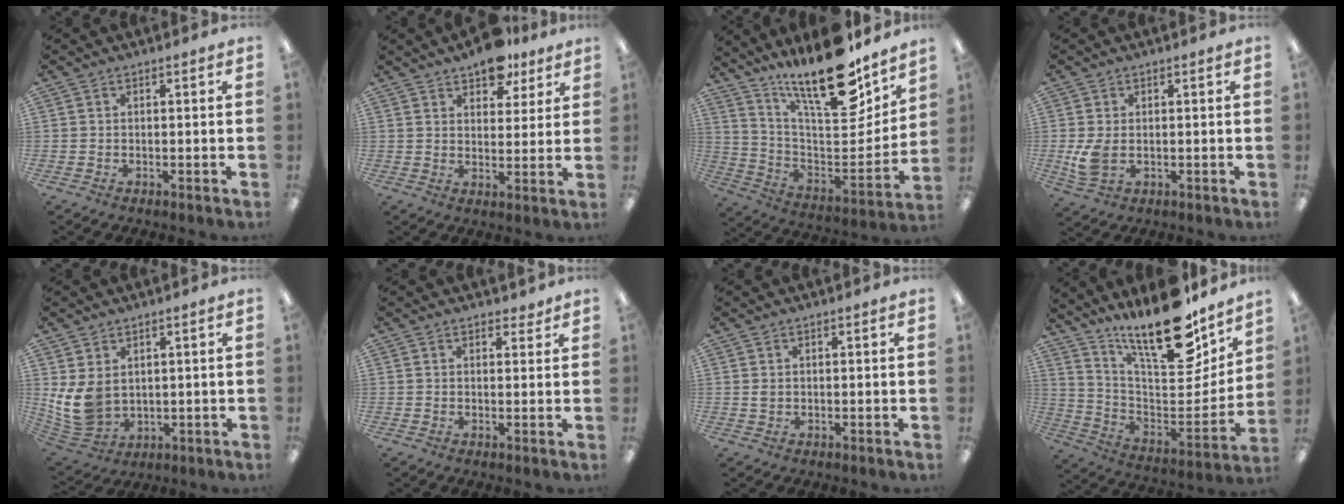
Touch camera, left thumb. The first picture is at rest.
{"total": 9.3, "force": [7.2, 4.4, 3.8], "torque": [-0.038, -0.038, 0.127]}
{"total": 22.1, "force": [17.4, 6.1, 12.2], "torque": [-0.190, -0.133, 0.292]}
{"total": 5.4, "force": [-0.1, 3.6, 4.0], "torque": [-0.089, -0.004, -0.005]}
{"total": 10.0, "force": [1.8, 7.4, 6.5], "torque": [-0.164, -0.009, 0.039]}
{"total": 2.0, "force": [1.6, 1.1, 0.5], "torque": [0.005, -0.005, 0.026]}
{"total": 0.9, "force": [0.4, 0.7, 0.5], "torque": [-0.011, 0.004, 0.006]}
{"total": 22.4, "force": [17.0, 6.8, 13.0], "torque": [-0.179, -0.134, 0.283]}